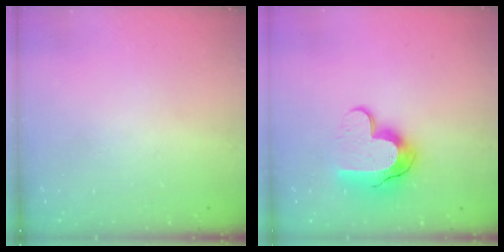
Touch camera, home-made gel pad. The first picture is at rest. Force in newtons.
{"total": 13.3, "press": 13.2, "slide": 1.0}